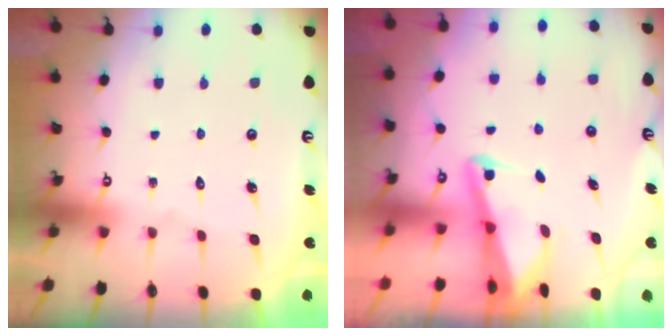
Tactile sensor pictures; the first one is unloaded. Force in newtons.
{"total": 2.7, "press": 2.7, "slide": 0.6}